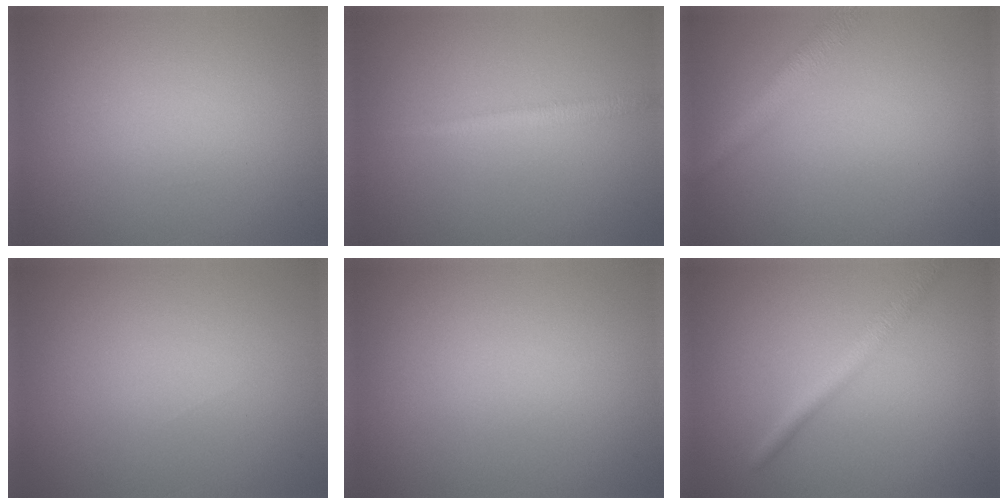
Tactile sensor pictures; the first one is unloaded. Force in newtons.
{"total": 1.6, "press": 1.6, "slide": 0.1}
{"total": 2.7, "press": 2.7, "slide": 0.1}
{"total": 0.0}
{"total": 0.0}
{"total": 2.5, "press": 2.5, "slide": 0.0}